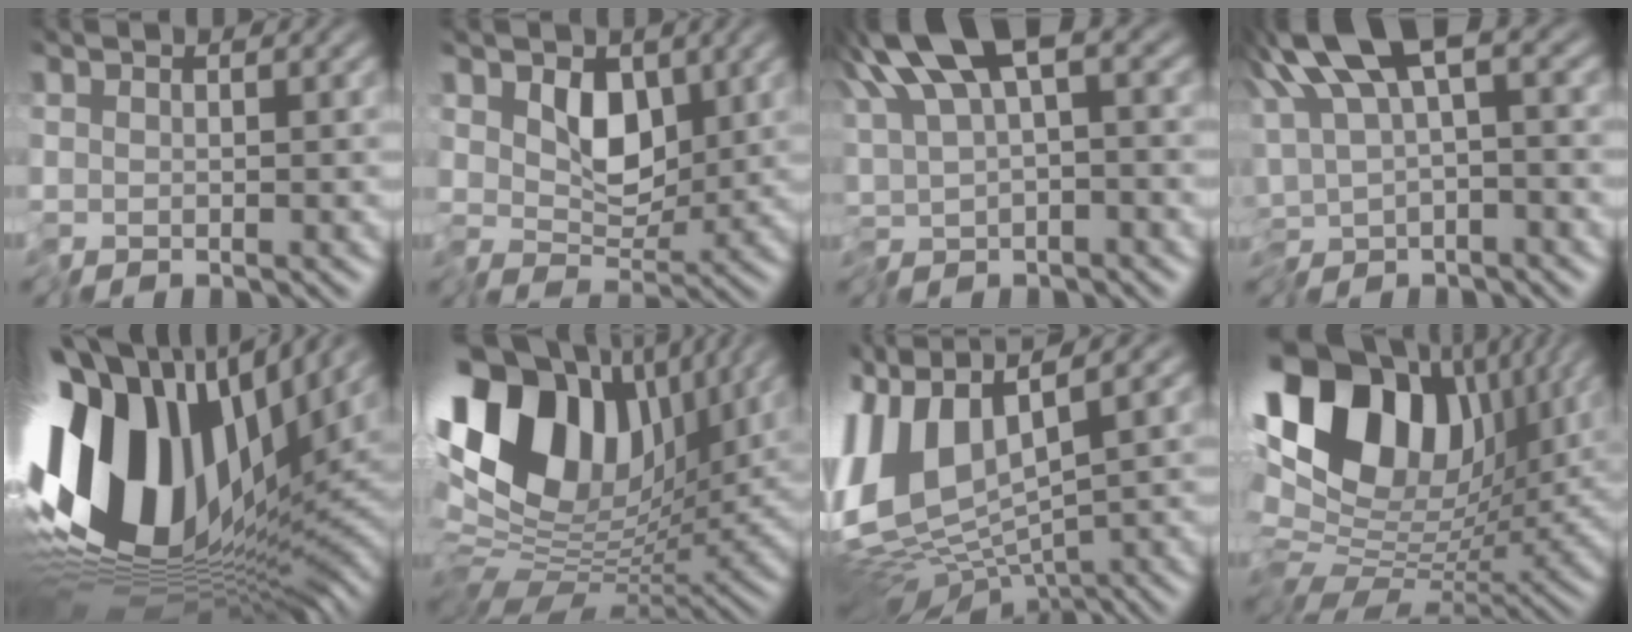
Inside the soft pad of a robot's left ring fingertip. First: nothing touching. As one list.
[{"total": 3.6, "force": [0.4, 2.4, 2.6], "torque": [-0.042, -0.013, 0.005]}, {"total": 11.0, "force": [2.6, 4.9, 9.5], "torque": [-0.201, 0.006, 0.048]}, {"total": 10.5, "force": [1.1, 5.0, 9.2], "torque": [-0.189, 0.004, 0.021]}, {"total": 17.8, "force": [2.5, 9.7, 14.7], "torque": [-0.288, -0.008, 0.037]}, {"total": 14.4, "force": [5.1, 8.8, 10.1], "torque": [-0.204, 0.032, 0.083]}, {"total": 11.6, "force": [0.9, 6.2, 9.7], "torque": [-0.227, 0.008, 0.020]}, {"total": 15.9, "force": [5.0, 9.9, 11.4], "torque": [-0.223, 0.019, 0.086]}]